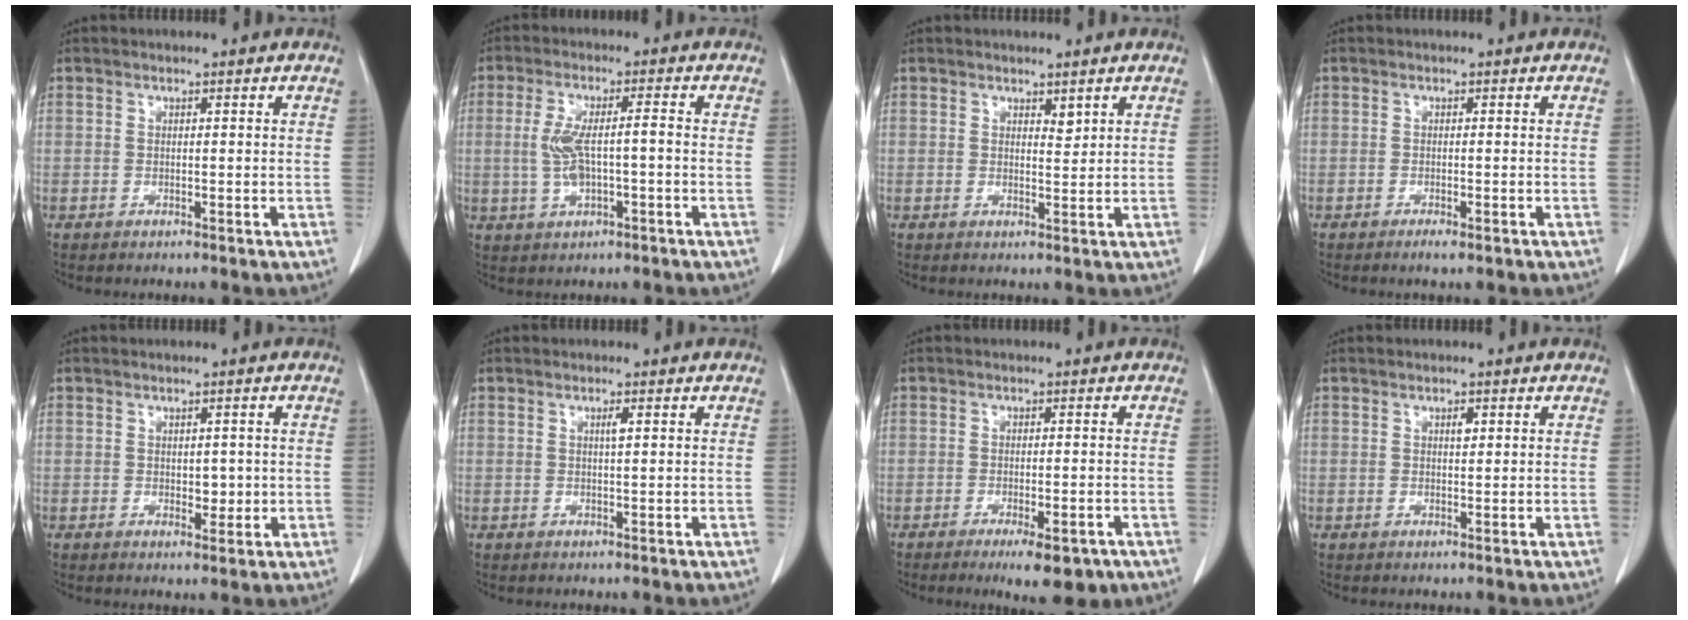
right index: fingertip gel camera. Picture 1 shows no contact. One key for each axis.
{"total": 6.6, "fx": -0.7, "fy": 1.8, "fz": 6.3, "tx": -0.134, "ty": 0.012, "tz": -0.010}
{"total": 1.5, "fx": 1.1, "fy": 0.5, "fz": 0.8, "tx": -0.010, "ty": -0.007, "tz": 0.017}
{"total": 1.5, "fx": -0.9, "fy": 0.2, "fz": 1.2, "tx": -0.017, "ty": -0.003, "tz": -0.012}
{"total": 2.7, "fx": 0.0, "fy": 1.6, "fz": 2.1, "tx": -0.025, "ty": -0.002, "tz": 0.005}
{"total": 1.1, "fx": 0.4, "fy": 0.0, "fz": 1.0, "tx": -0.019, "ty": 0.001, "tz": 0.005}
{"total": 6.7, "fx": -4.2, "fy": 1.8, "fz": 4.9, "tx": -0.057, "ty": -0.008, "tz": -0.053}
{"total": 1.2, "fx": 0.5, "fy": 0.5, "fz": 0.9, "tx": -0.014, "ty": 0.000, "tz": 0.006}